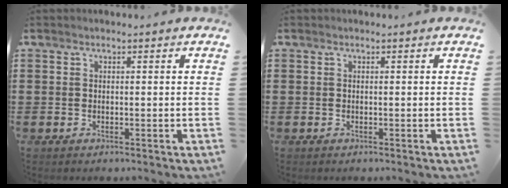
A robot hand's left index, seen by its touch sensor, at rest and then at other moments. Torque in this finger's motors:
{"motor_torque": [-0.02, 0.02, 0.00, 0.00]}